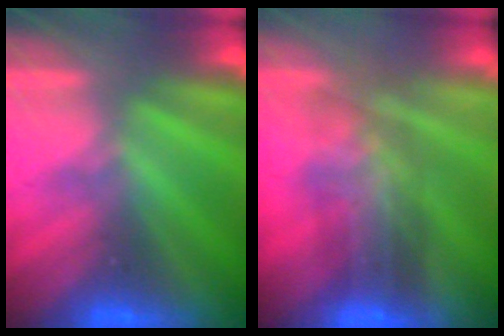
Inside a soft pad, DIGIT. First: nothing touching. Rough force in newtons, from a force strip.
{"total": 7.0}